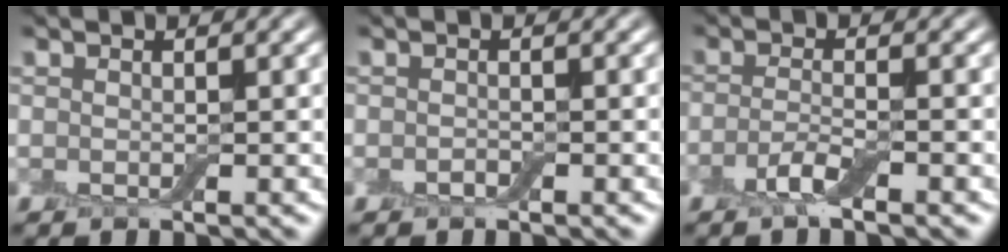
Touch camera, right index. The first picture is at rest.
{"total": 0.6, "force": [-0.3, 0.3, 0.3], "torque": [-0.007, 0.000, -0.006]}
{"total": 2.3, "force": [-1.3, 0.4, 1.8], "torque": [-0.039, 0.001, -0.033]}